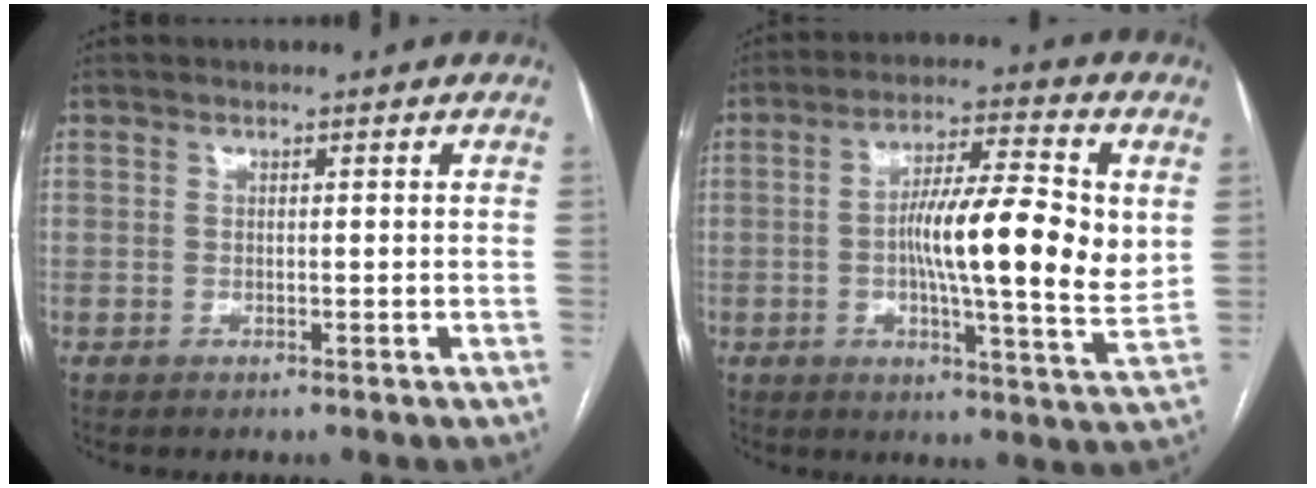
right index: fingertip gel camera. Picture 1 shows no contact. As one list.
[{"total": 14.7, "force": [1.1, 2.1, 14.5], "torque": [-0.235, 0.007, 0.006]}]